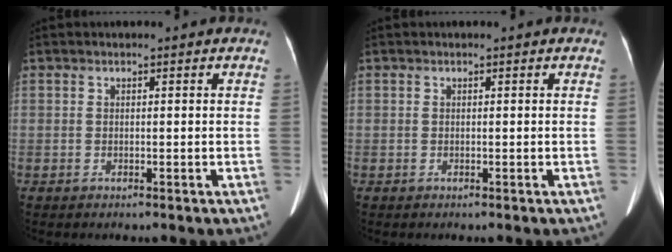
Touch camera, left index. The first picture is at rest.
{"total": 0.0}